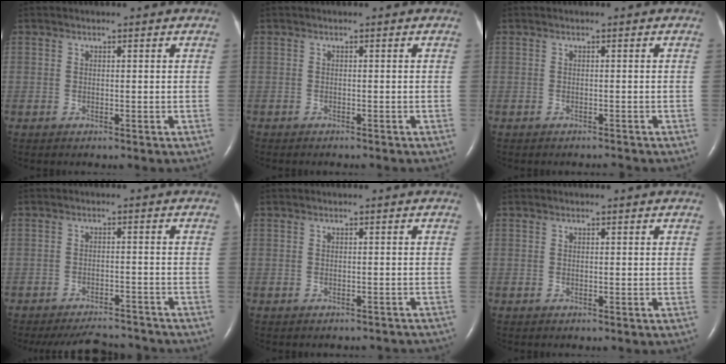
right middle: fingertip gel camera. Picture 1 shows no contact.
{"total": 2.2, "force": [-2.0, 0.3, 0.8], "torque": [-0.015, -0.004, -0.024]}
{"total": 0.7, "force": [-0.7, -0.1, 0.0], "torque": [-0.003, -0.005, -0.007]}
{"total": 8.9, "force": [-8.6, 1.8, 1.7], "torque": [-0.025, 0.000, -0.116]}
{"total": 5.1, "force": [-4.7, 1.7, 0.8], "torque": [-0.006, -0.002, -0.044]}
{"total": 0.0}